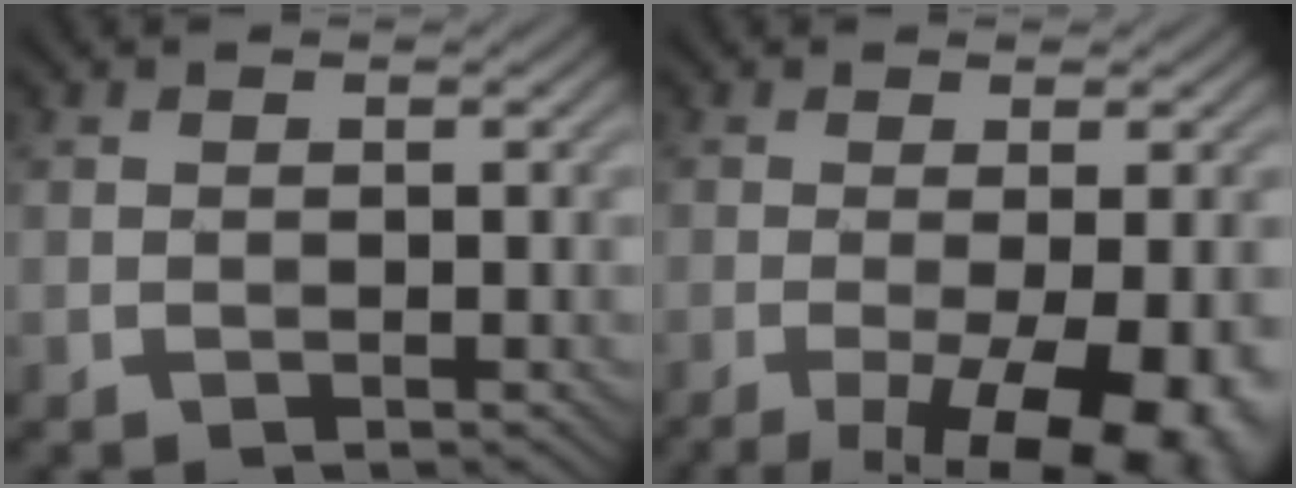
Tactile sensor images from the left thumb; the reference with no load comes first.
{"total": 11.6, "force": [-4.9, 3.3, 10.0], "torque": [-0.138, -0.008, -0.061]}